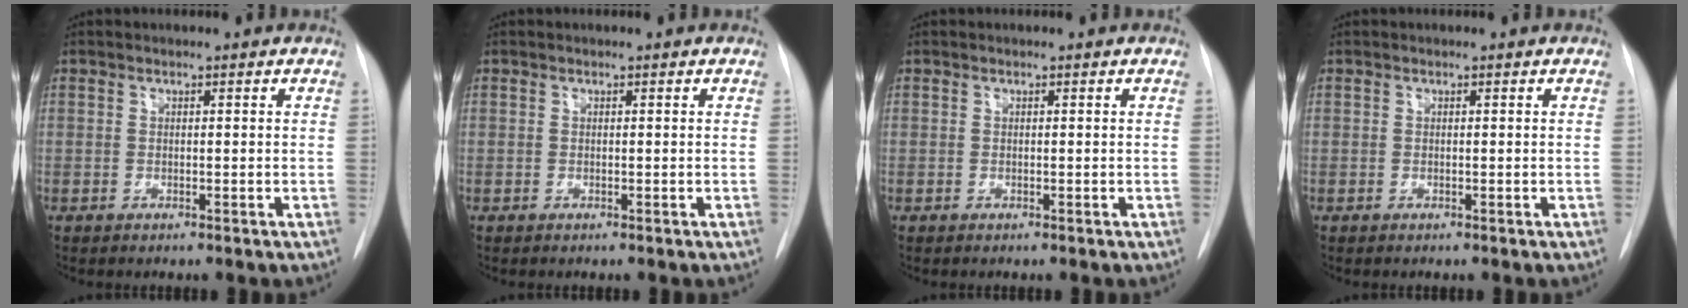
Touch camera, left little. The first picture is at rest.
{"total": 0.0}
{"total": 0.0}
{"total": 0.0}